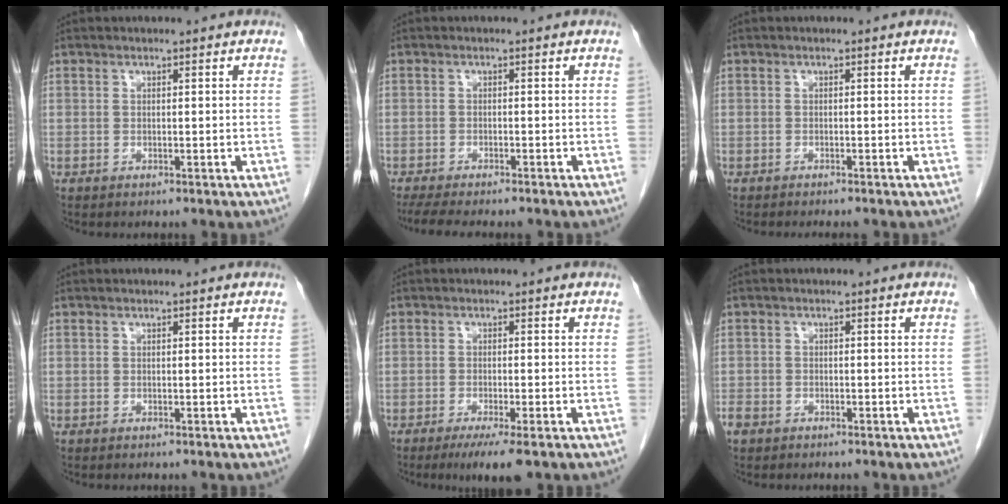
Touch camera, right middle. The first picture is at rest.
{"total": 8.0, "force": [-6.7, 1.3, 4.2], "torque": [-0.059, -0.012, -0.098]}
{"total": 3.2, "force": [-2.8, 0.5, 1.4], "torque": [-0.017, -0.005, -0.035]}
{"total": 0.0}
{"total": 4.9, "force": [-3.1, 0.5, 3.8], "torque": [-0.057, -0.014, -0.048]}
{"total": 2.0, "force": [-1.4, 1.2, 0.7], "torque": [-0.019, 0.001, -0.023]}